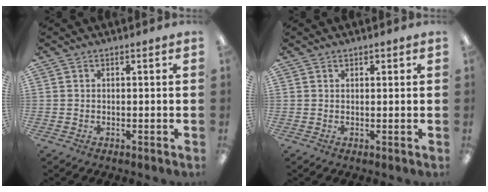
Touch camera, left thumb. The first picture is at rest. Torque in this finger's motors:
{"motor_torque": [0.13, -0.21, -0.21, -0.18, -0.01]}